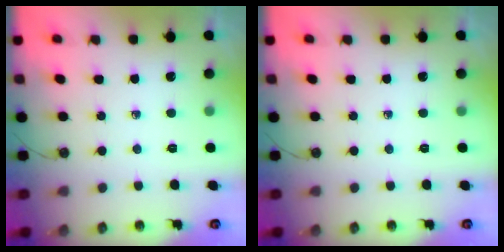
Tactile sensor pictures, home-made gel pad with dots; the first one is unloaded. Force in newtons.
{"total": 0.0}